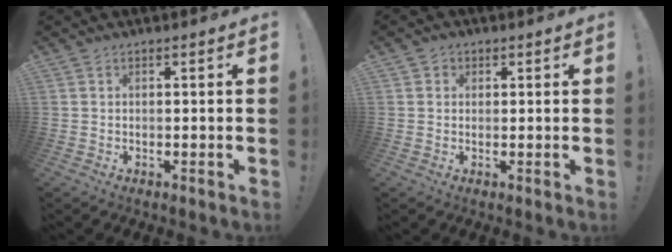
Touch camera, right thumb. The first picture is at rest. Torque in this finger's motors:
{"motor_torque": [0.09, -0.41, -0.38, 0.12, 0.06]}